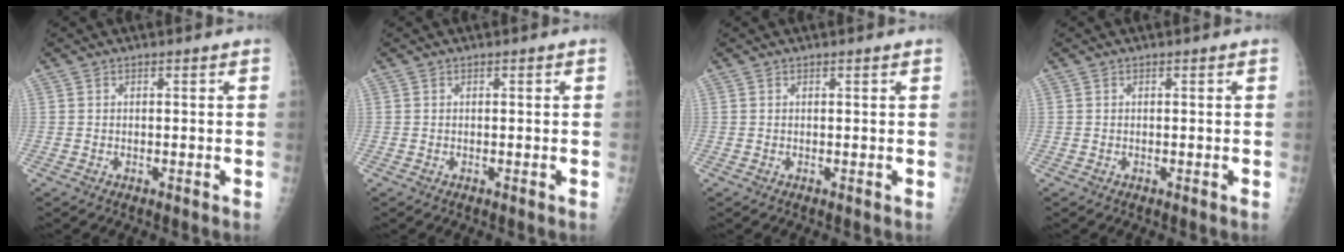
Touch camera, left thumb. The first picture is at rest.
{"total": 0.0}
{"total": 0.5, "force": [0.4, 0.0, 0.3], "torque": [-0.009, 0.001, 0.008]}
{"total": 0.0}